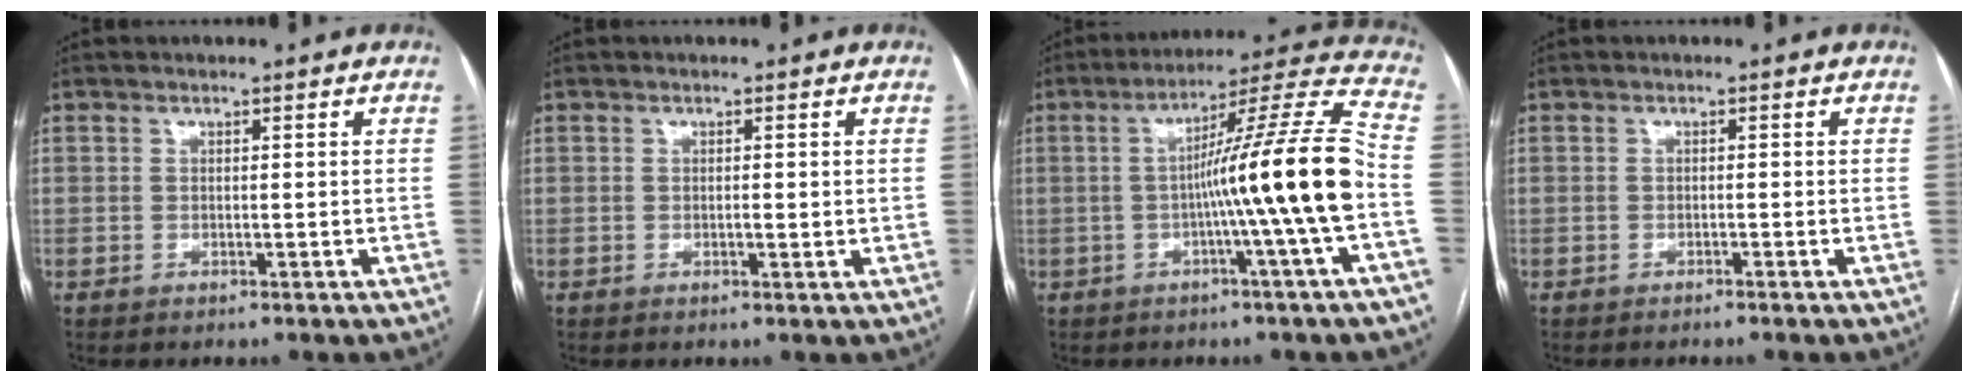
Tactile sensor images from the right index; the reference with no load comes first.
{"total": 1.1, "force": [0.0, 0.4, 1.0], "torque": [-0.014, -0.001, 0.001]}
{"total": 15.3, "force": [-2.9, -2.4, 14.8], "torque": [-0.221, 0.010, -0.055]}
{"total": 0.8, "force": [-0.6, -0.3, 0.3], "torque": [-0.008, 0.003, -0.013]}